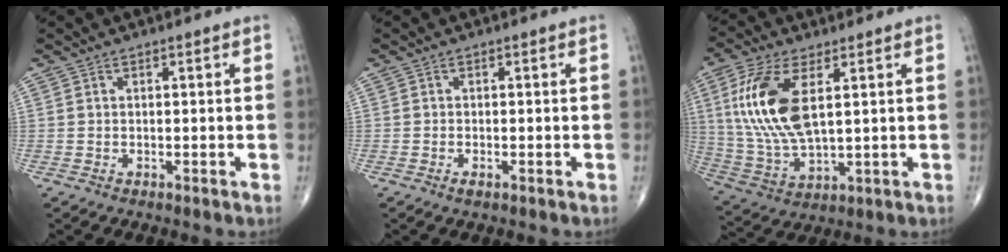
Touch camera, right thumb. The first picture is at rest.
{"total": 1.0, "force": [-0.5, 0.4, 0.7], "torque": [-0.012, -0.001, -0.009]}
{"total": 15.8, "force": [4.0, 7.1, 13.6], "torque": [-0.295, -0.011, 0.085]}